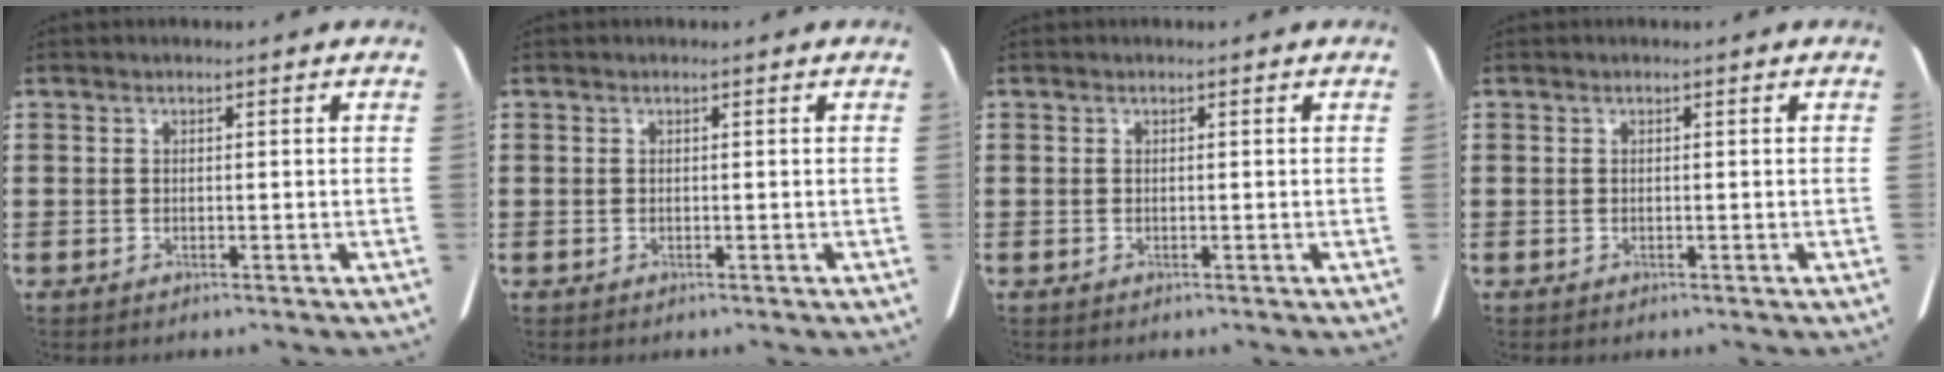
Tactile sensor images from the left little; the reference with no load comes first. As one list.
[{"total": 0.0}, {"total": 0.0}, {"total": 0.0}]